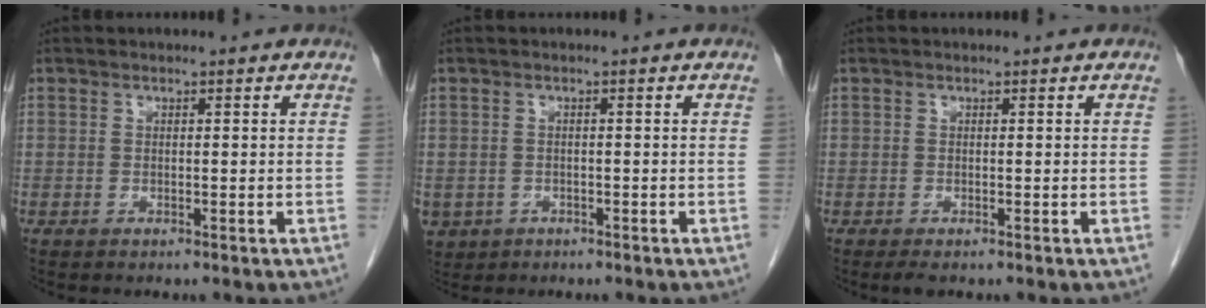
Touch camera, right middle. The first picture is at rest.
{"total": 4.6, "force": [-2.3, 3.8, 1.1], "torque": [-0.022, 0.002, -0.034]}
{"total": 1.0, "force": [-0.7, 0.3, 0.7], "torque": [-0.013, -0.004, -0.008]}